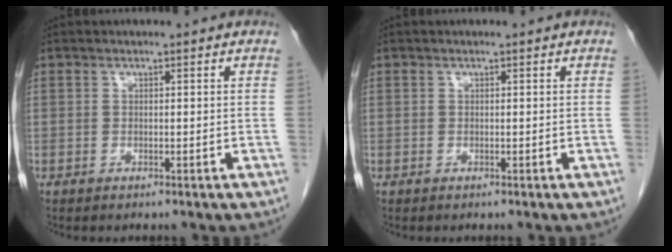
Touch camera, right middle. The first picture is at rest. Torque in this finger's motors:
{"motor_torque": [0.00, 0.00, 0.00, 0.00]}